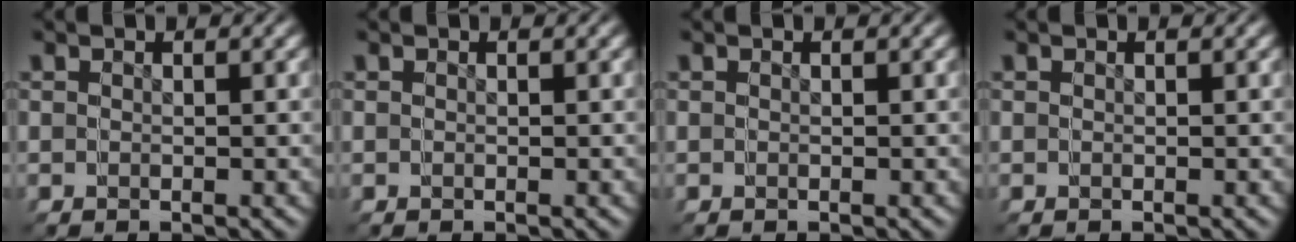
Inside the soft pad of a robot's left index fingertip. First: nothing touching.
{"total": 0.0}
{"total": 0.0}
{"total": 0.0}